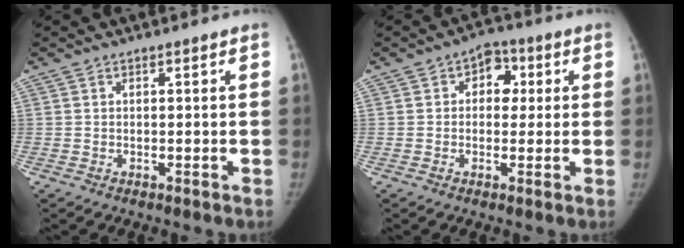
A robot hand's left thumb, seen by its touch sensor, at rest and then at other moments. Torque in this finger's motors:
{"motor_torque": [0.56, 0.44, 0.31, -0.51, 0.04]}